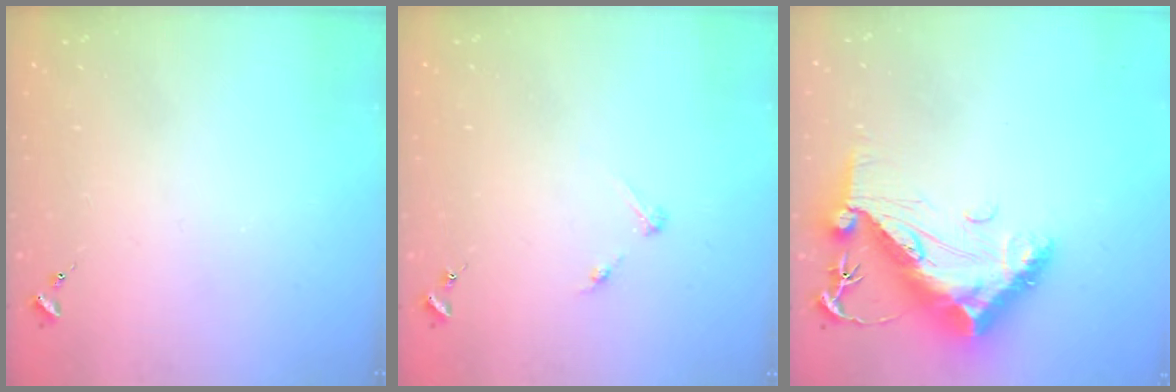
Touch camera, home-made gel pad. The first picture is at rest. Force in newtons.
{"total": 3.2, "press": 3.1, "slide": 0.4}
{"total": 19.4, "press": 19.3, "slide": 1.7}